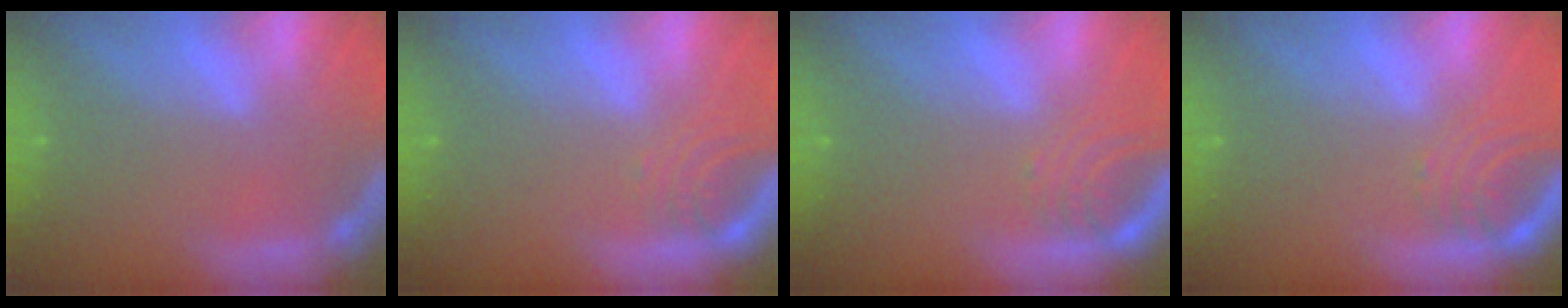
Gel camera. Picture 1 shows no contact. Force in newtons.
{"total": 2.5}
{"total": 3.0}
{"total": 3.5}